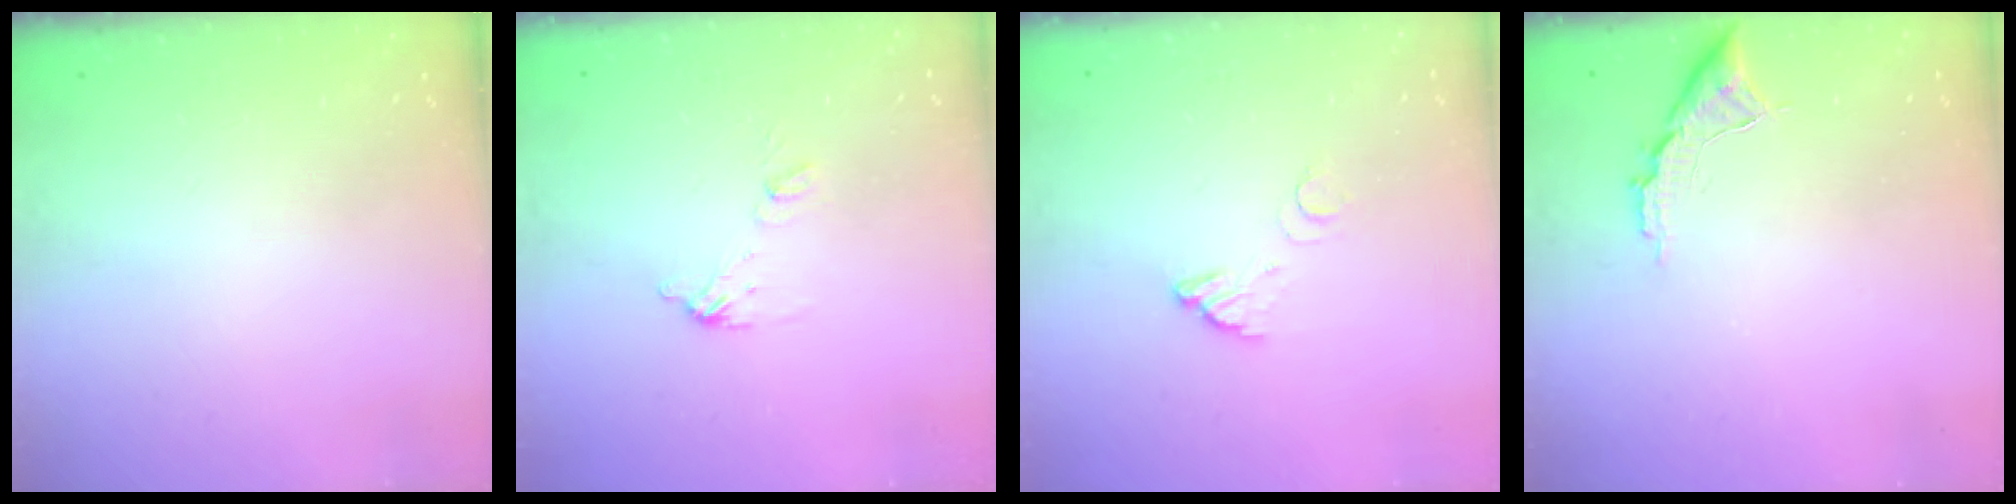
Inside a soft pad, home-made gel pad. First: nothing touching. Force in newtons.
{"total": 5.8, "press": 5.8, "slide": 0.2}
{"total": 3.3, "press": 3.3, "slide": 0.2}
{"total": 8.4, "press": 8.3, "slide": 0.5}